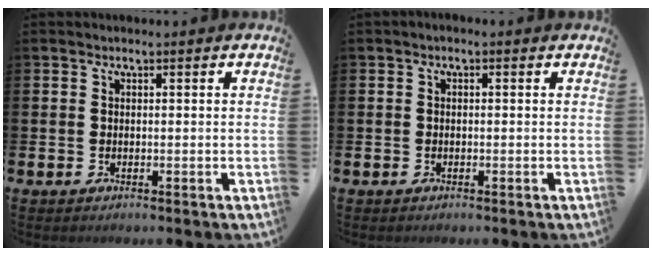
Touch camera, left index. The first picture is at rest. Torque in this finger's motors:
{"motor_torque": [0.19, -1.84, 0.09, 0.18]}